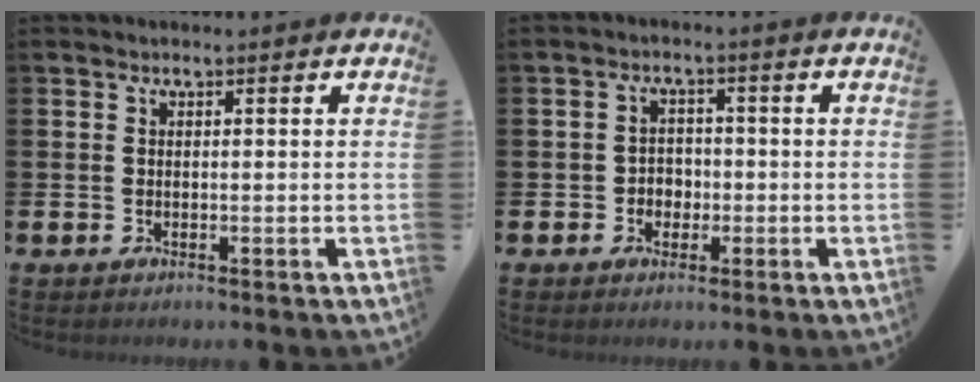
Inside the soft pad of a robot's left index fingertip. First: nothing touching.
{"total": 2.6, "force": [-0.8, 2.3, 0.8], "torque": [-0.021, 0.007, -0.022]}